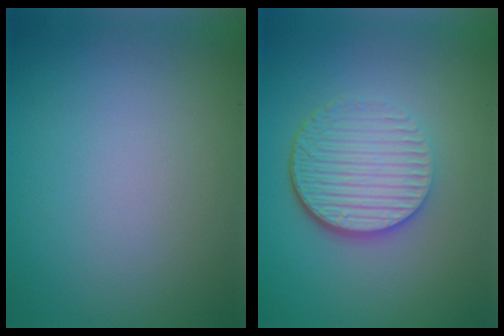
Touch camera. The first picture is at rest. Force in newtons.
{"total": 5.5, "press": 4.0, "slide": 3.9}